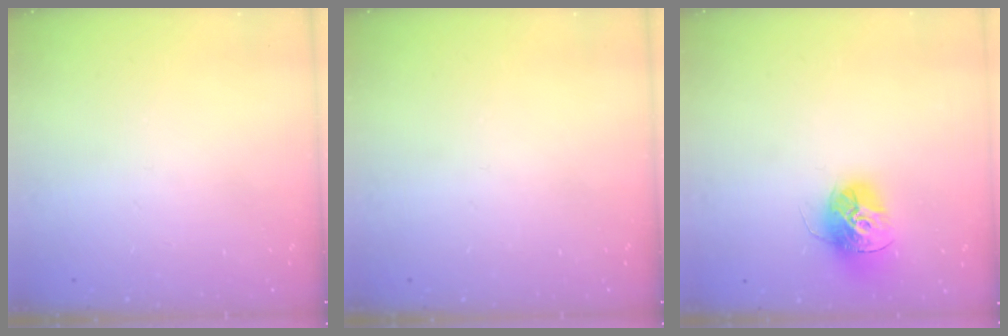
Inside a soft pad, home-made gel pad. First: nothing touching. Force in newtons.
{"total": 0.0}
{"total": 14.4, "press": 14.4, "slide": 1.3}